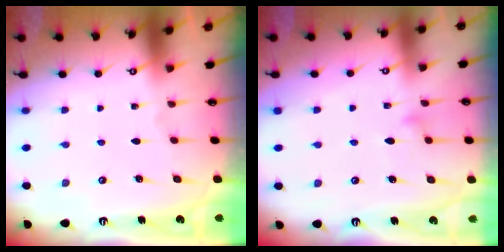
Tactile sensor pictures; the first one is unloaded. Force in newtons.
{"total": 9.4, "press": 9.4, "slide": 0.5}